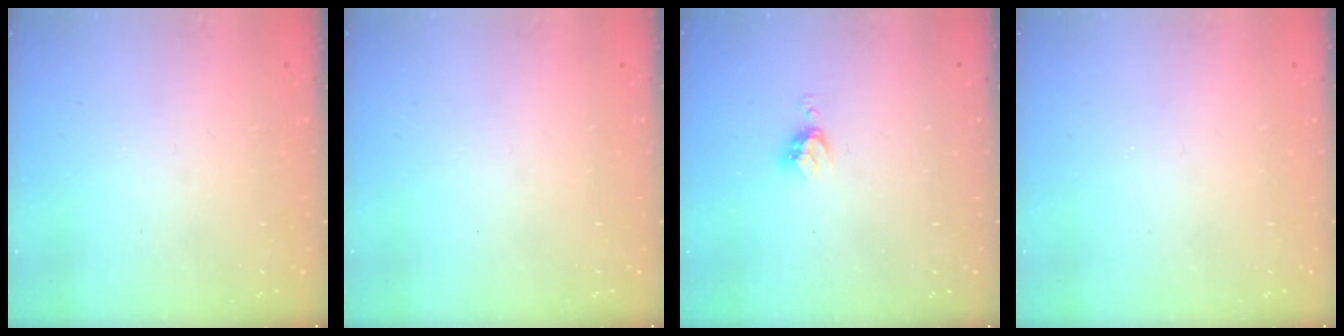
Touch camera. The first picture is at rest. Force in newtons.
{"total": 0.0}
{"total": 3.2, "press": 3.1, "slide": 0.4}
{"total": 0.0}